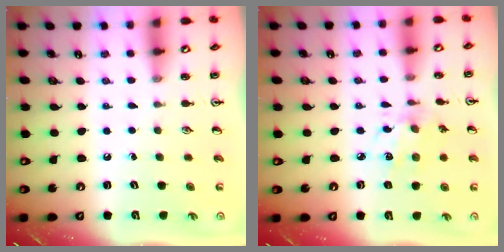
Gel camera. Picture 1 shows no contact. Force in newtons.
{"total": 6.7, "press": 6.7, "slide": 0.4}